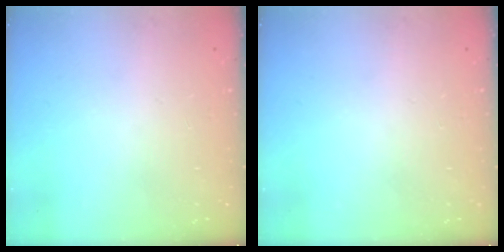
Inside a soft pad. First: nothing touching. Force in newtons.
{"total": 0.0}